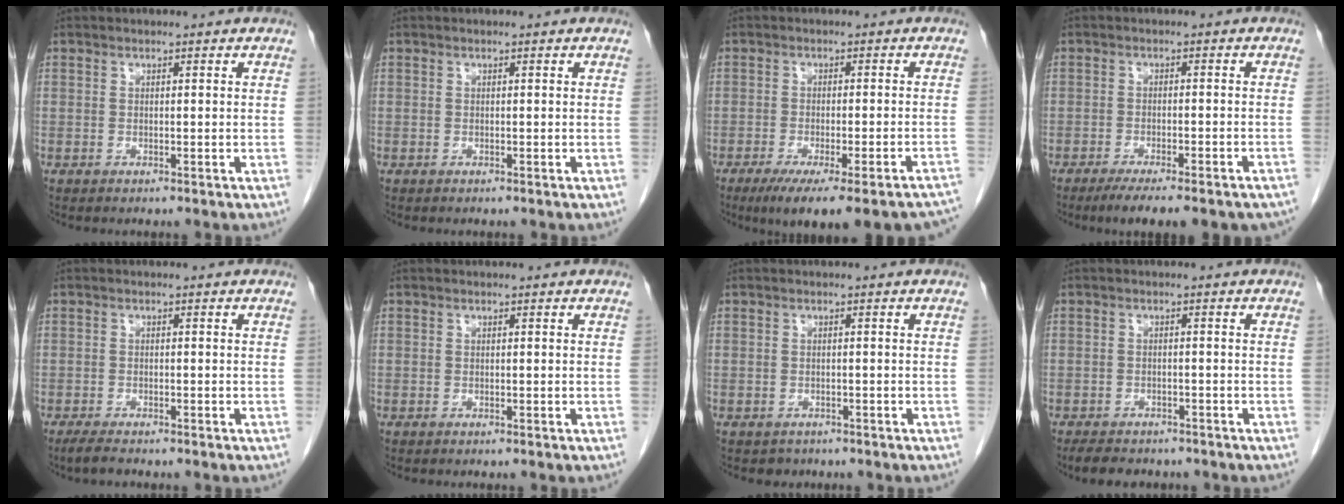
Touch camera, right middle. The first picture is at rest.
{"total": 0.0}
{"total": 17.5, "force": [-14.6, 1.8, 9.4], "torque": [-0.074, -0.014, -0.186]}
{"total": 11.8, "force": [-9.6, 2.1, 6.6], "torque": [-0.080, -0.009, -0.128]}
{"total": 2.0, "force": [-1.7, 0.3, 1.1], "torque": [-0.030, -0.007, -0.031]}
{"total": 0.0}
{"total": 1.6, "force": [-1.2, 1.1, 0.0], "torque": [-0.008, 0.002, -0.017]}
{"total": 5.7, "force": [-4.9, 2.4, 1.8], "torque": [-0.031, -0.003, -0.064]}